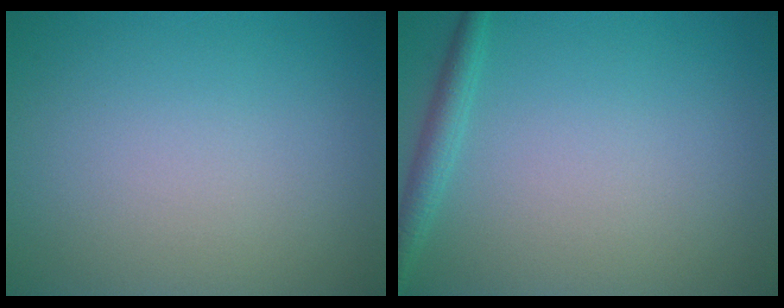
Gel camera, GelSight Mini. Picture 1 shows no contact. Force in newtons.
{"total": 1.8, "press": 1.8, "slide": 0.1}